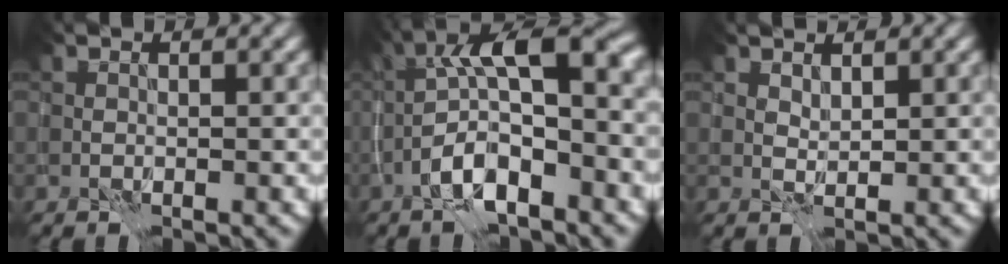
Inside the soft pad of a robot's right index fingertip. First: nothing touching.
{"total": 8.6, "force": [-1.5, 3.2, 7.9], "torque": [-0.135, 0.023, -0.035]}
{"total": 1.2, "force": [1.1, 0.5, 0.1], "torque": [-0.007, -0.002, 0.023]}